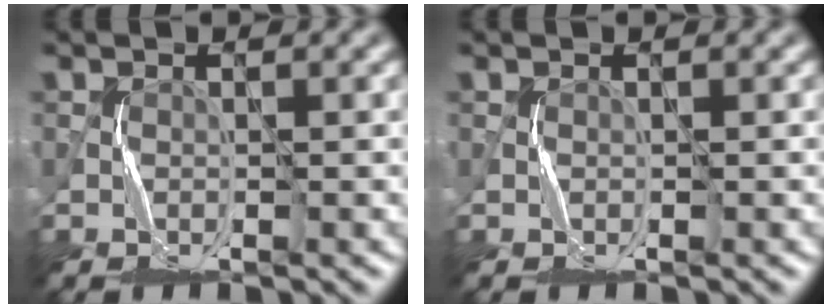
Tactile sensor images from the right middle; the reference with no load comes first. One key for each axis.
{"total": 0.0}